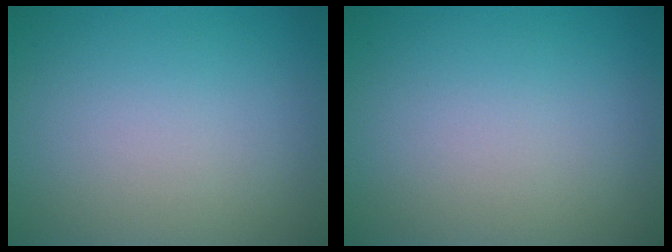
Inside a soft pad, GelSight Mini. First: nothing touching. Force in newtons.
{"total": 0.0}